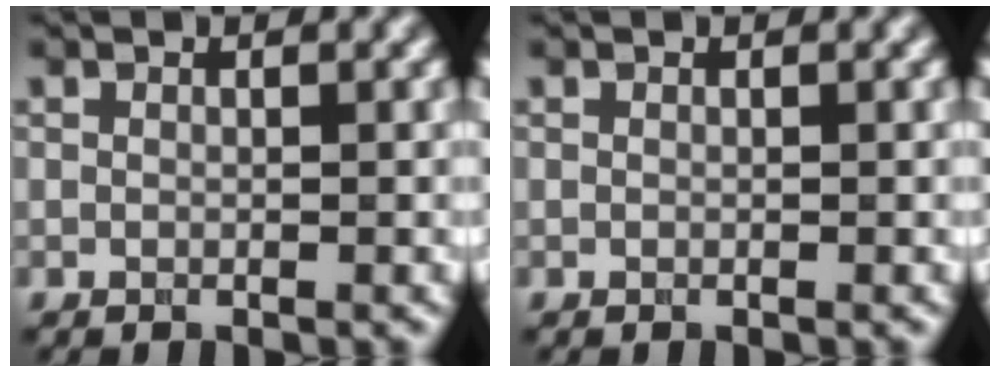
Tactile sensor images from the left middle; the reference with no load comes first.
{"total": 0.0}